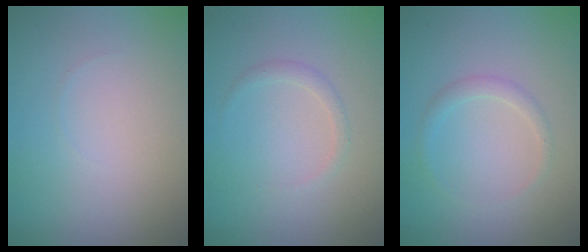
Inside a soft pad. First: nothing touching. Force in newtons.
{"total": 1.0, "press": 1.0, "slide": 0.1}
{"total": 1.2, "press": 1.2, "slide": 0.0}